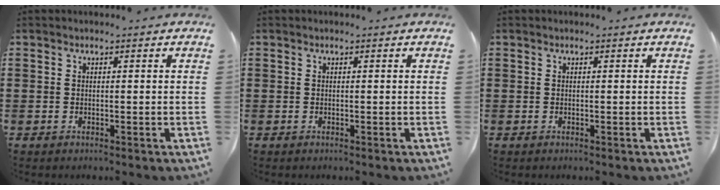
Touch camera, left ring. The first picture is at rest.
{"total": 0.0}
{"total": 0.0}